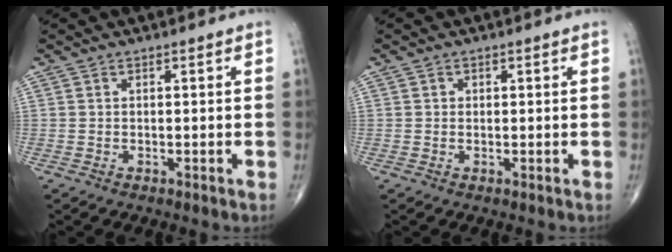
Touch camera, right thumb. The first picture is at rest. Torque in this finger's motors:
{"motor_torque": [-0.14, 0.04, -0.25, -0.04, 0.02]}